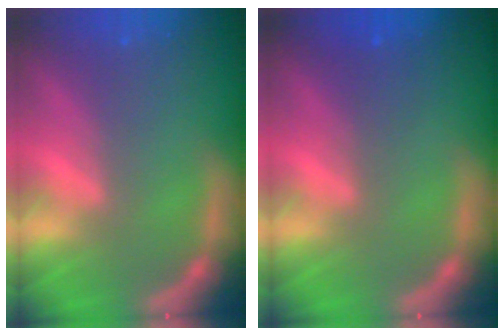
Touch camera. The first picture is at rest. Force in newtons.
{"total": 1.5}